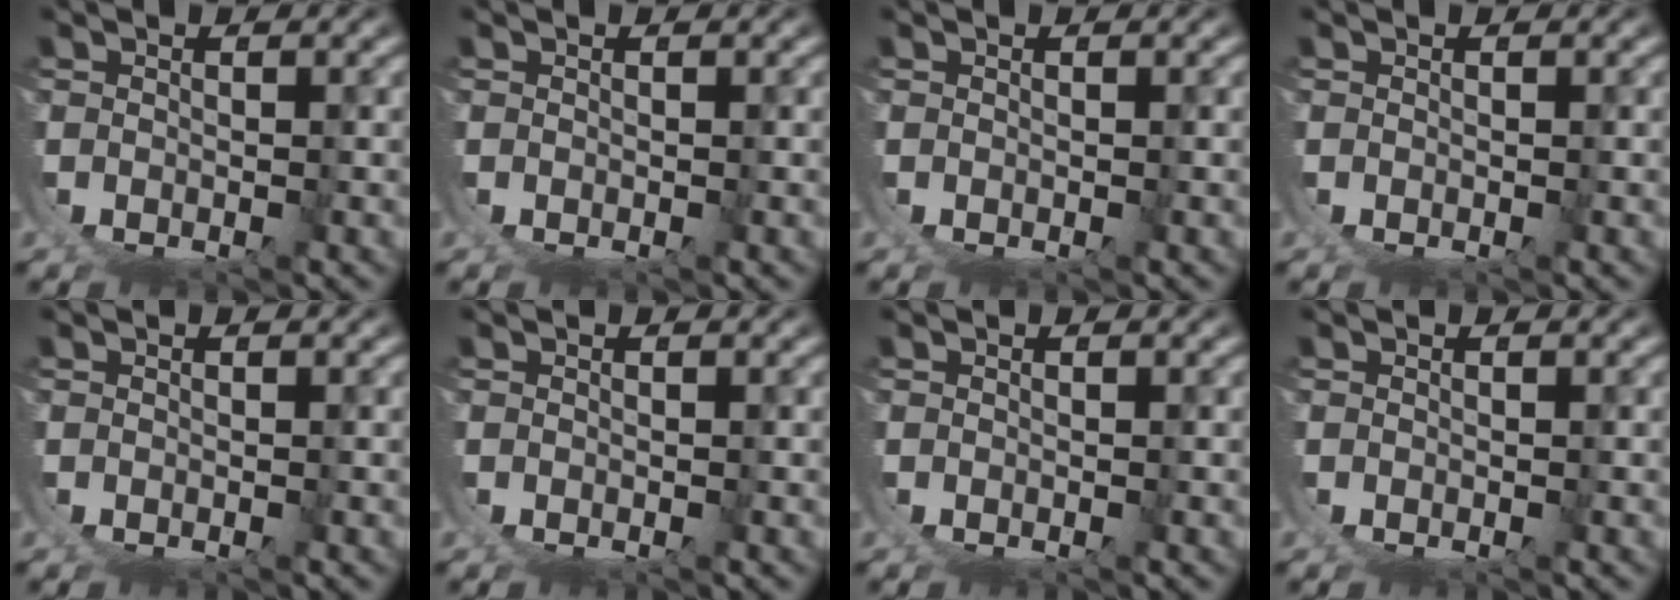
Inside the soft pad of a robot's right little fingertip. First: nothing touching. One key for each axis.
{"total": 0.0}
{"total": 0.0}
{"total": 0.0}
{"total": 0.0}
{"total": 0.0}
{"total": 0.0}
{"total": 0.0}